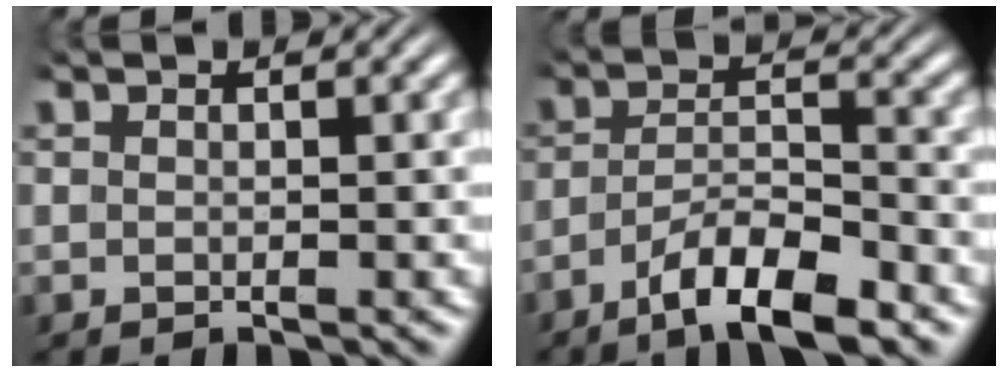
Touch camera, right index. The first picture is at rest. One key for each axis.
{"total": 5.9, "fx": -3.8, "fy": 2.1, "fz": 4.0, "tx": -0.046, "ty": 0.005, "tz": -0.068}